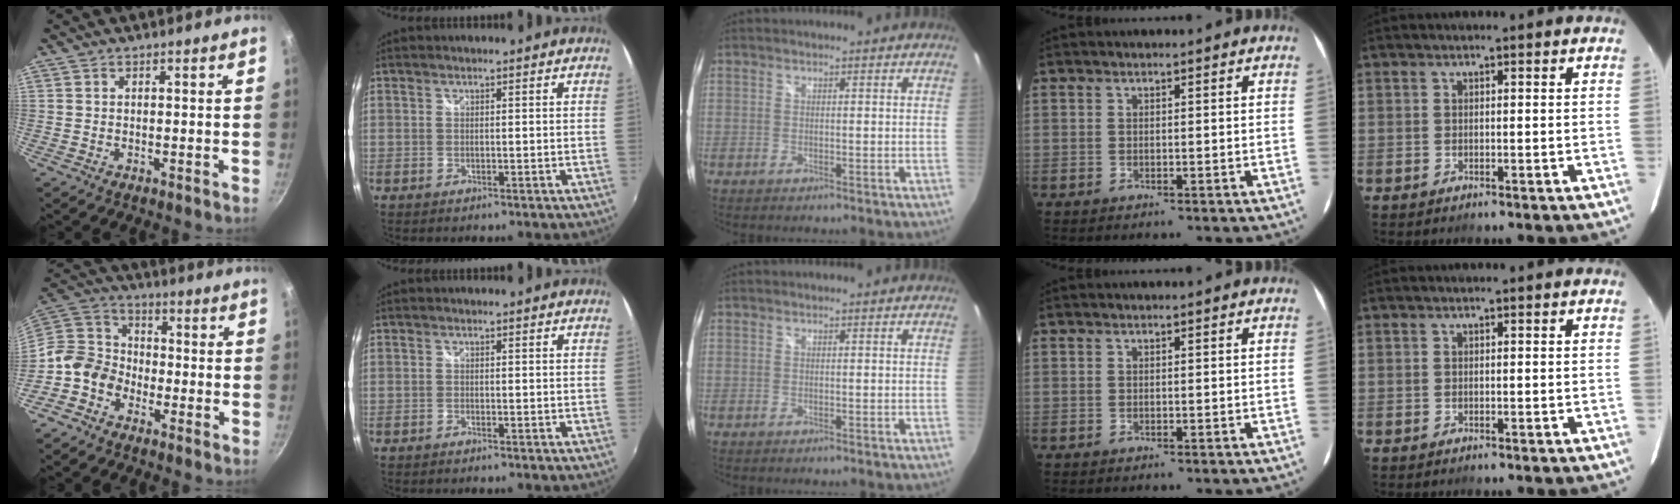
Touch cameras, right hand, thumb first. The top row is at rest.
{"thumb": {"total": 10.0, "force": [-4.4, 7.8, 4.4], "torque": [-0.058, 0.053, -0.113]}}